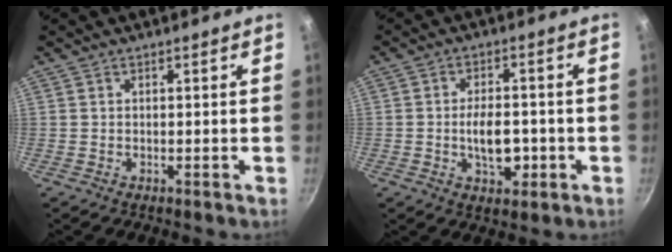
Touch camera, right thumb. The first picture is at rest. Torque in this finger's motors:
{"motor_torque": [1.92, 0.57, 0.83, -0.82, 0.04]}